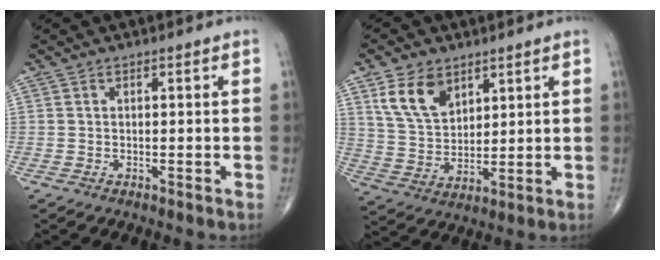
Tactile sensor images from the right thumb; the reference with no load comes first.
{"total": 9.9, "force": [5.4, 6.1, 5.6], "torque": [-0.087, -0.027, 0.113]}